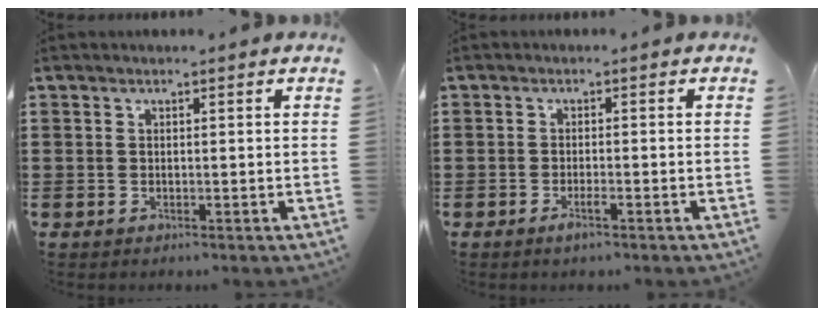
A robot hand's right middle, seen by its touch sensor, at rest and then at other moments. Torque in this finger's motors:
{"motor_torque": [0.57, -0.23, 0.02, 0.04]}